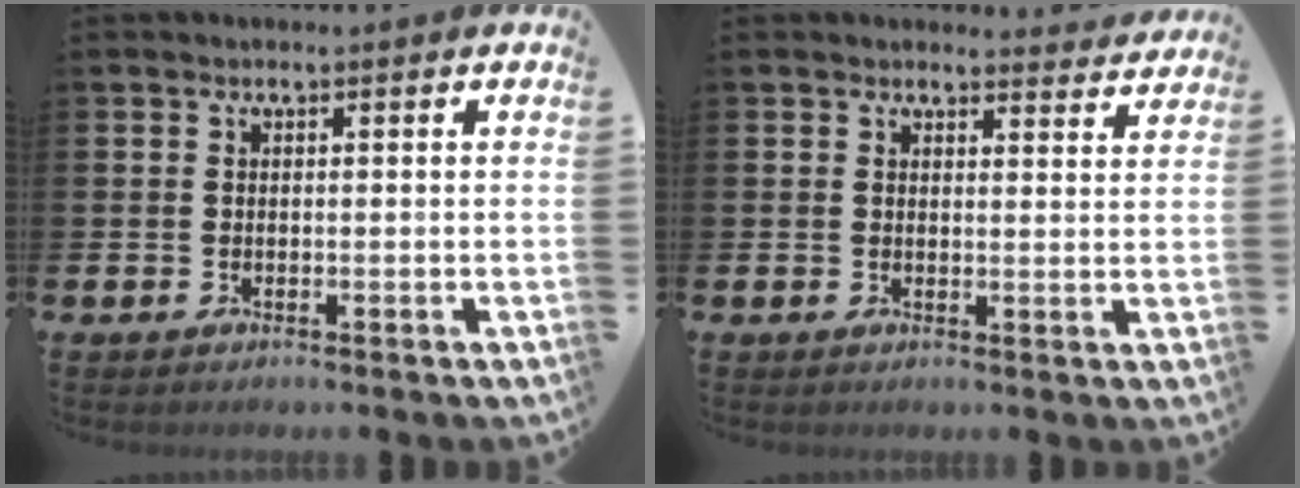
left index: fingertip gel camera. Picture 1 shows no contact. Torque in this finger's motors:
{"motor_torque": [0.61, -0.97, 0.11, -0.02]}